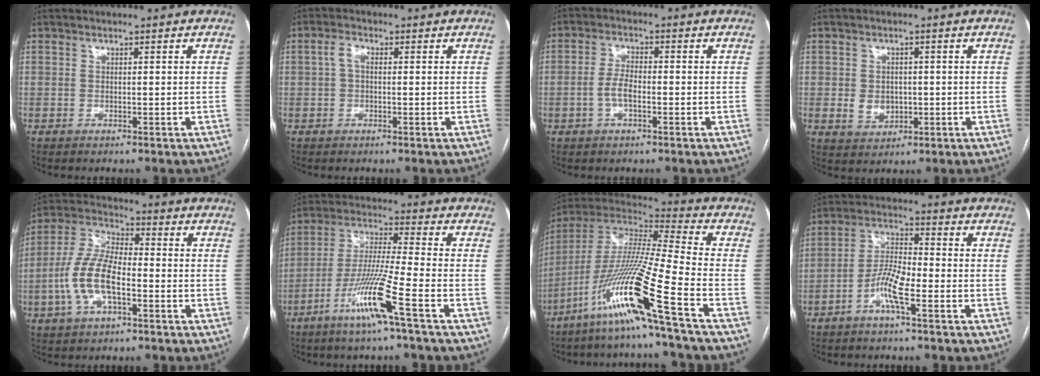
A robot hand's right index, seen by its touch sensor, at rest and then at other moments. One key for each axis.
{"total": 2.2, "fx": 0.1, "fy": 1.2, "fz": 1.8, "tx": -0.038, "ty": 0.010, "tz": 0.000}
{"total": 4.0, "fx": -1.2, "fy": 1.6, "fz": 3.4, "tx": -0.075, "ty": 0.007, "tz": -0.024}
{"total": 4.1, "fx": -0.4, "fy": 3.3, "fz": 2.3, "tx": -0.036, "ty": 0.004, "tz": 0.006}
{"total": 11.2, "fx": -3.0, "fy": 4.4, "fz": 9.8, "tx": -0.221, "ty": 0.013, "tz": -0.060}
{"total": 11.8, "fx": -6.1, "fy": -1.2, "fz": 10.0, "tx": -0.201, "ty": -0.015, "tz": -0.122}
{"total": 19.7, "fx": -10.4, "fy": -1.9, "fz": 16.6, "tx": -0.360, "ty": -0.030, "tz": -0.204}
{"total": 7.0, "fx": -3.2, "fy": 1.1, "fz": 6.1, "tx": -0.128, "ty": 0.008, "tz": -0.065}